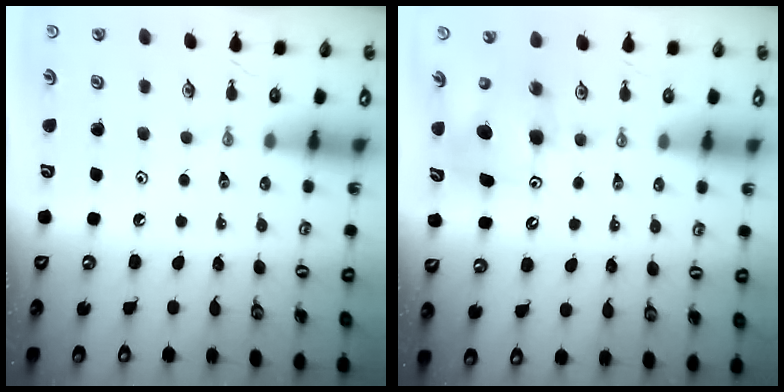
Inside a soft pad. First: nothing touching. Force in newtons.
{"total": 7.9, "press": 7.6, "slide": 2.3}